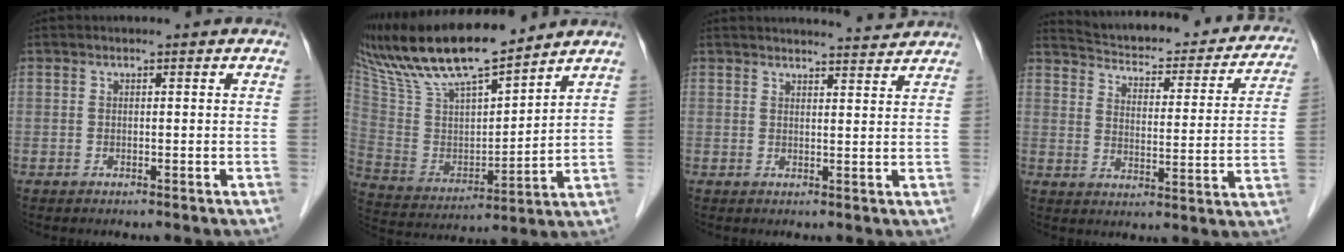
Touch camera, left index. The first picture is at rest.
{"total": 18.4, "force": [15.9, 2.6, 8.8], "torque": [-0.174, 0.009, 0.301]}
{"total": 5.9, "force": [5.8, -0.3, 1.0], "torque": [-0.019, 0.003, 0.066]}
{"total": 23.9, "force": [21.8, 6.0, 7.8], "torque": [-0.112, -0.029, 0.267]}